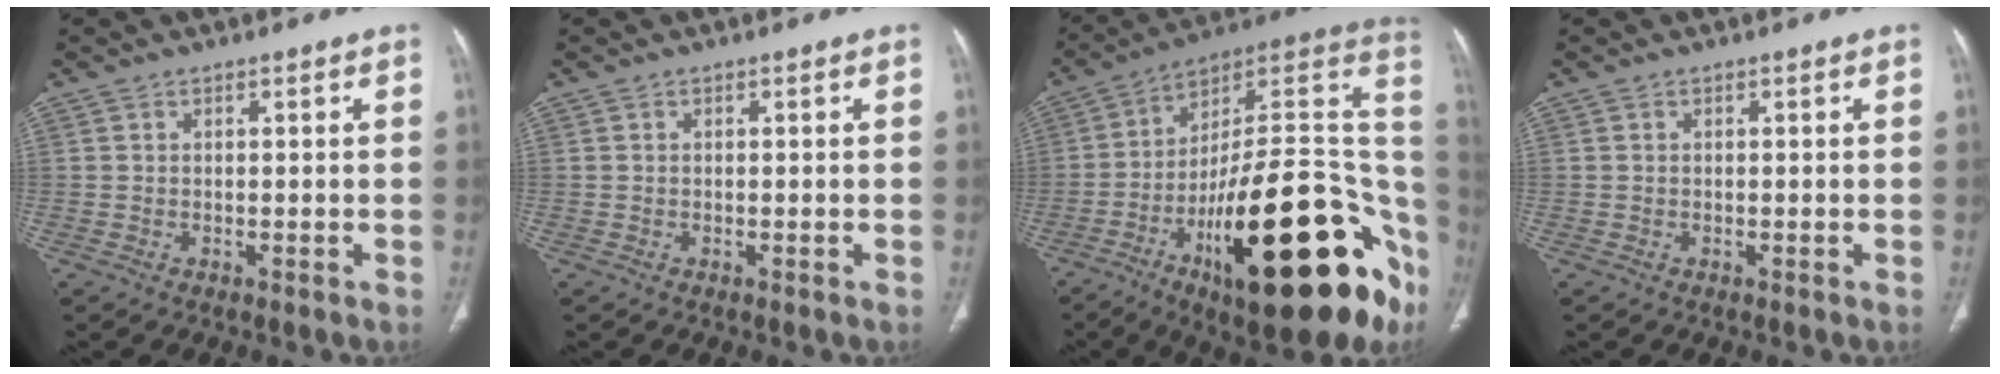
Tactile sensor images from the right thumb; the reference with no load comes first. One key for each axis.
{"total": 0.0}
{"total": 36.9, "fx": -14.1, "fy": 13.4, "fz": 31.4, "tx": -0.357, "ty": 0.067, "tz": -0.211}
{"total": 0.0}